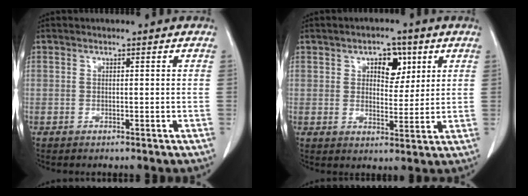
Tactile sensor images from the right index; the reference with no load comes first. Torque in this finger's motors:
{"motor_torque": [0.21, 0.20, 0.06, 0.04]}